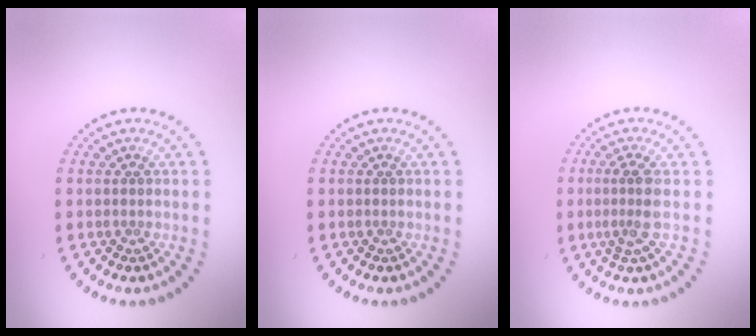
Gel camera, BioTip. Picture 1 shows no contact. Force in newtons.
{"total": 0.0}
{"total": 2.3, "press": 1.8, "slide": 1.4}